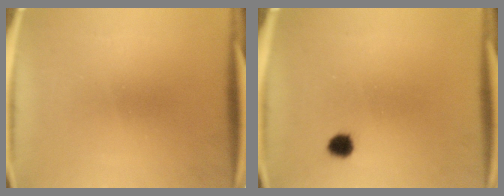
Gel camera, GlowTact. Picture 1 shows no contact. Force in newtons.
{"total": 2.5}